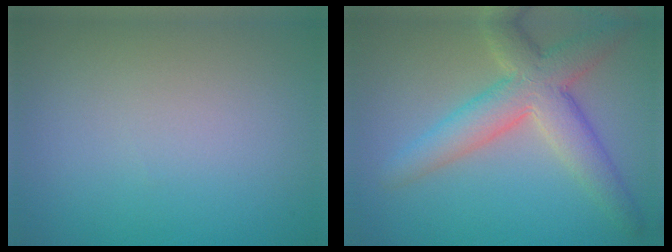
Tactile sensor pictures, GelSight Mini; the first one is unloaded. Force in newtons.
{"total": 6.1, "press": 6.1, "slide": 0.4}